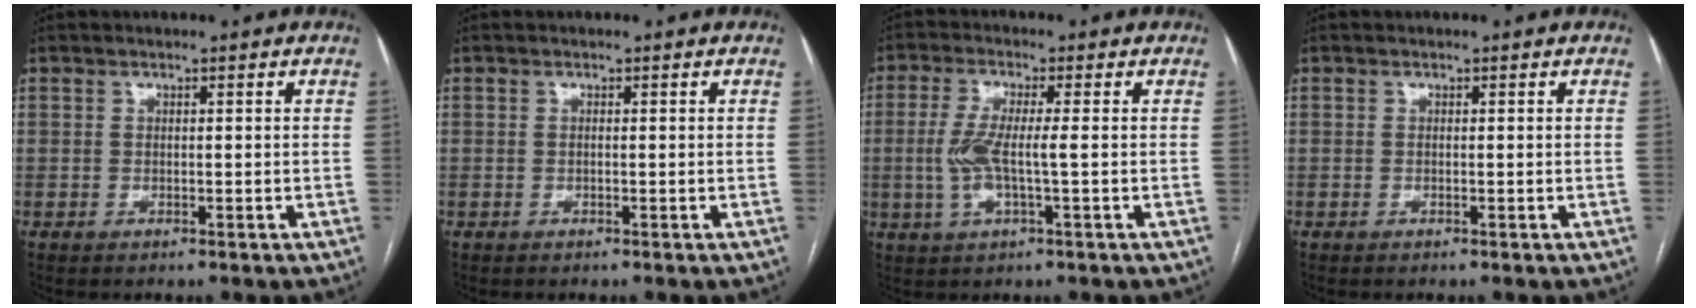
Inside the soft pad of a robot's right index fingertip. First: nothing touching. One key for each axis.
{"total": 0.0}
{"total": 6.1, "fx": -0.7, "fy": 1.0, "fz": 6.0, "tx": -0.136, "ty": 0.002, "tz": -0.014}
{"total": 0.0}